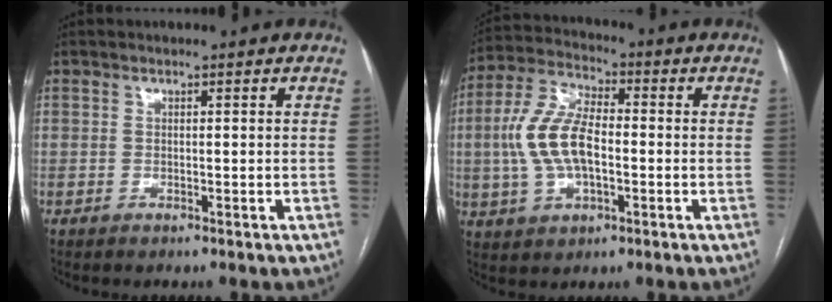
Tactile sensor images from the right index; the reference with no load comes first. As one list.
[{"total": 11.4, "force": [-0.9, 5.3, 10.1], "torque": [-0.227, 0.017, -0.016]}]